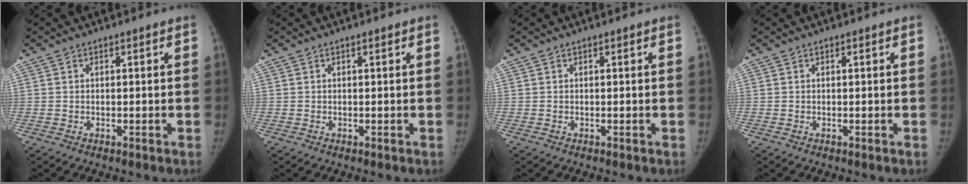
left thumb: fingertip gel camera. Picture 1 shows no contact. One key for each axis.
{"total": 0.0}
{"total": 0.0}
{"total": 0.0}